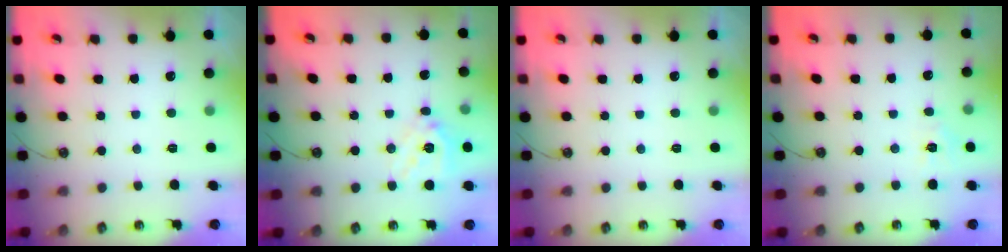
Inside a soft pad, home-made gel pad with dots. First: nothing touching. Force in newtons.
{"total": 13.7, "press": 13.6, "slide": 2.1}
{"total": 0.0}
{"total": 4.6, "press": 4.6, "slide": 0.6}